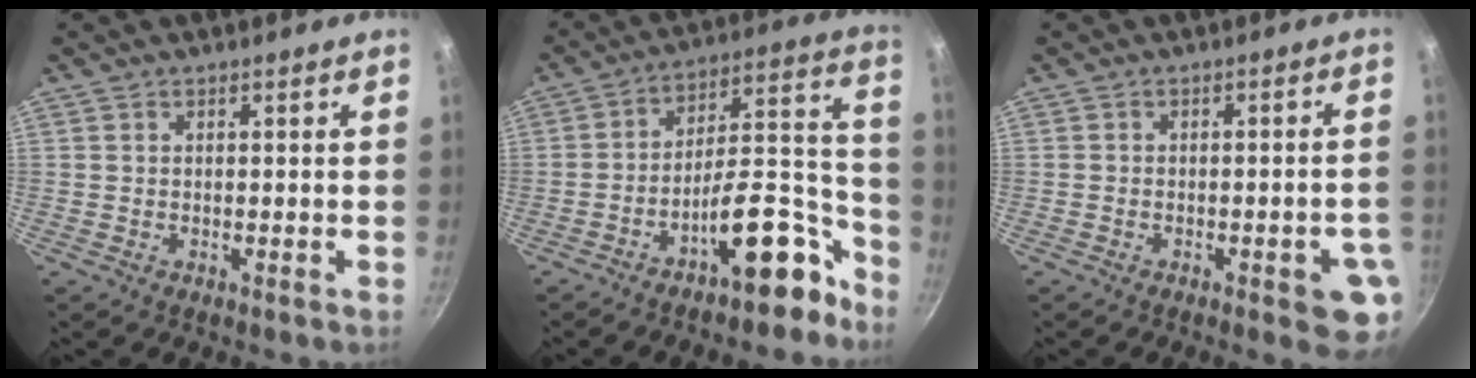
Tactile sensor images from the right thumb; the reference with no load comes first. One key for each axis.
{"total": 16.0, "fx": -9.8, "fy": 6.2, "fz": 11.0, "tx": -0.104, "ty": 0.114, "tz": -0.151}
{"total": 7.4, "fx": -2.7, "fy": 2.3, "fz": 6.5, "tx": -0.061, "ty": 0.010, "tz": -0.029}